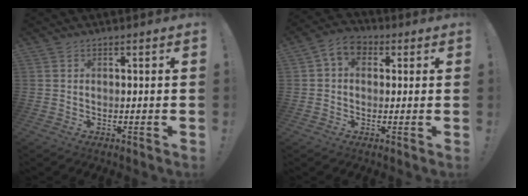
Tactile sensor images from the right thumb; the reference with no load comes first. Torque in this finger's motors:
{"motor_torque": [-0.25, 0.23, 0.03, 0.02, 0.15]}